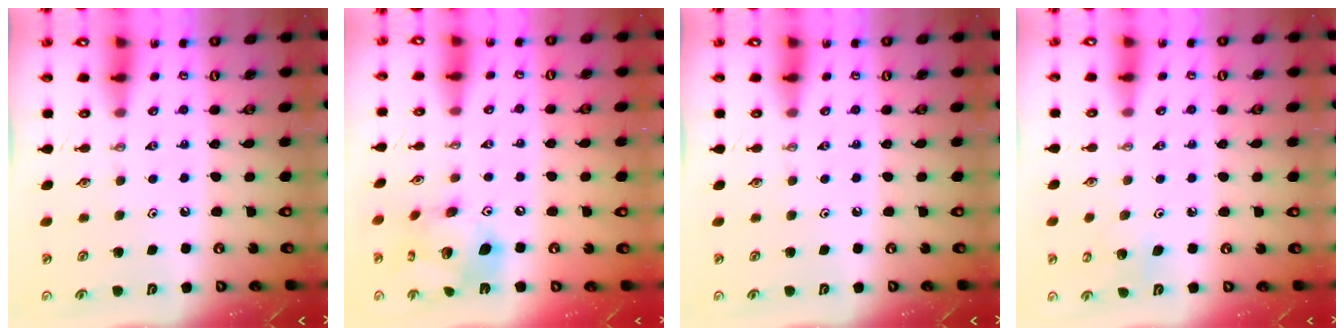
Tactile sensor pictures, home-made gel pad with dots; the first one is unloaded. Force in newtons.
{"total": 15.6, "press": 15.6, "slide": 1.5}
{"total": 0.0}
{"total": 6.4, "press": 6.3, "slide": 0.6}